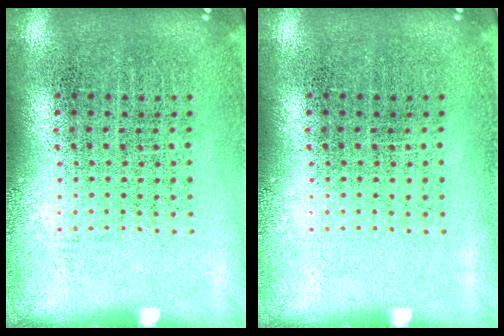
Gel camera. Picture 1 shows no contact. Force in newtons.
{"total": 0.0}